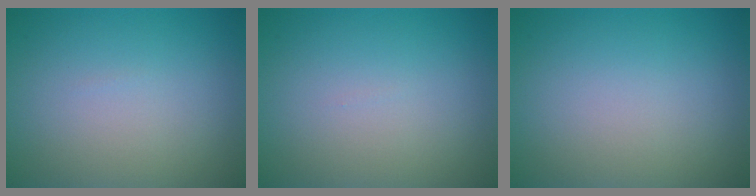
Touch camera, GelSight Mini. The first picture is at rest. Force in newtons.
{"total": 0.0}
{"total": 0.0}